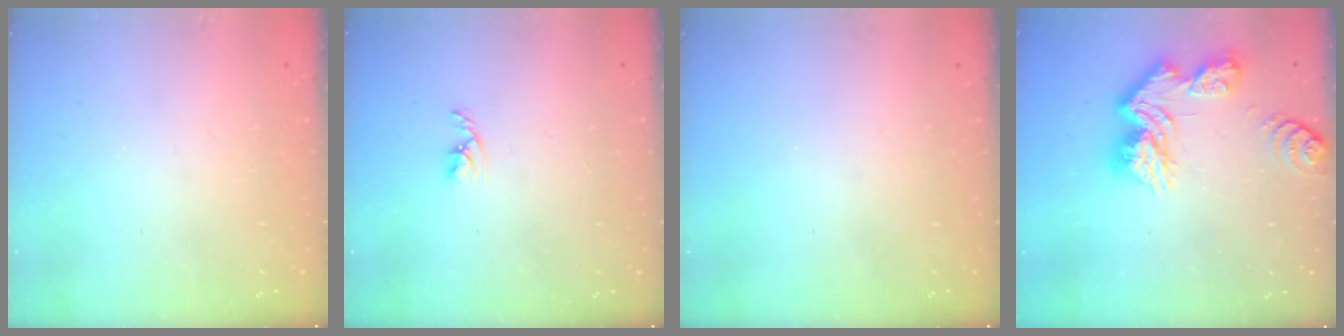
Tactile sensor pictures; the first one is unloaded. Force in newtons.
{"total": 2.7, "press": 2.7, "slide": 0.5}
{"total": 0.0}
{"total": 13.2, "press": 13.2, "slide": 1.2}